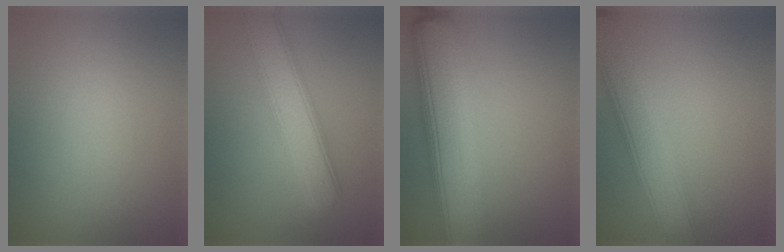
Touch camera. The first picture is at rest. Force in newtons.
{"total": 5.6, "press": 5.6, "slide": 0.1}
{"total": 10.2, "press": 10.2, "slide": 0.6}
{"total": 6.6, "press": 6.6, "slide": 0.4}